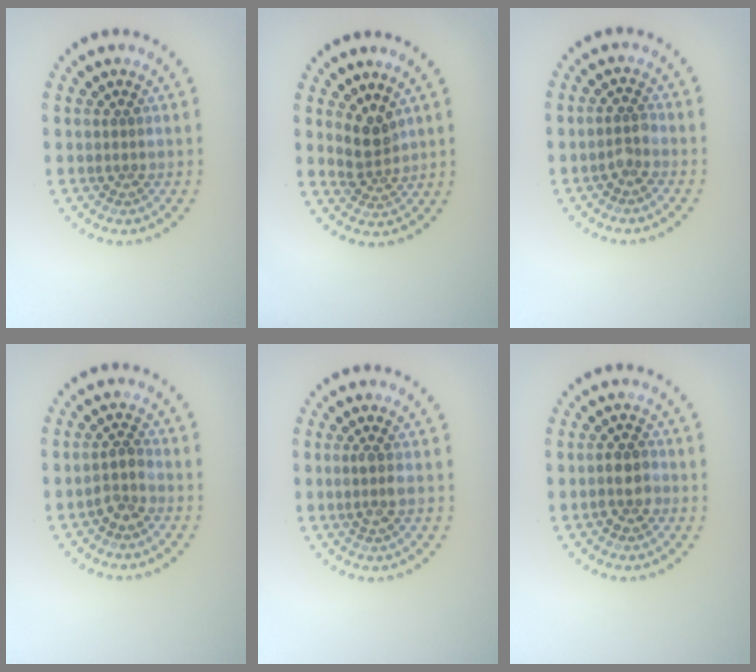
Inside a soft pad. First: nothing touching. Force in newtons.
{"total": 2.3, "press": 1.8, "slide": 1.5}
{"total": 1.3, "press": 1.1, "slide": 0.7}
{"total": 1.9, "press": 1.4, "slide": 1.2}
{"total": 1.4, "press": 1.2, "slide": 0.7}
{"total": 2.1, "press": 1.9, "slide": 0.9}